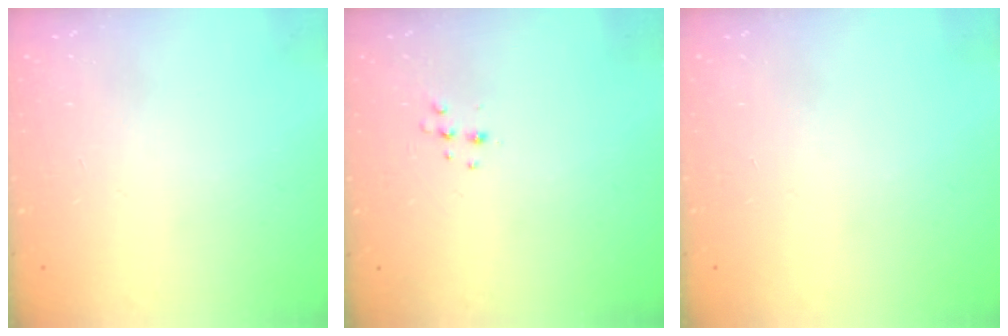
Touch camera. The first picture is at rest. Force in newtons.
{"total": 3.8, "press": 3.7, "slide": 0.7}
{"total": 0.0}